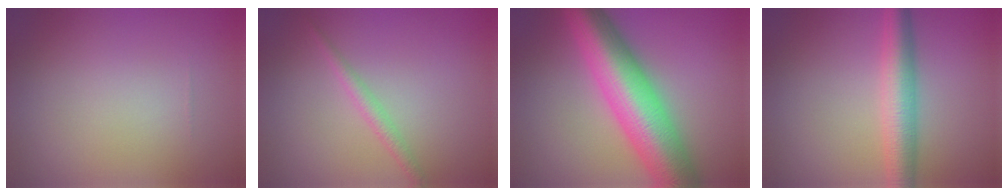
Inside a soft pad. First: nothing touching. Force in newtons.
{"total": 1.5, "press": 1.5, "slide": 0.0}
{"total": 11.4, "press": 11.4, "slide": 0.2}
{"total": 4.9, "press": 4.9, "slide": 0.1}